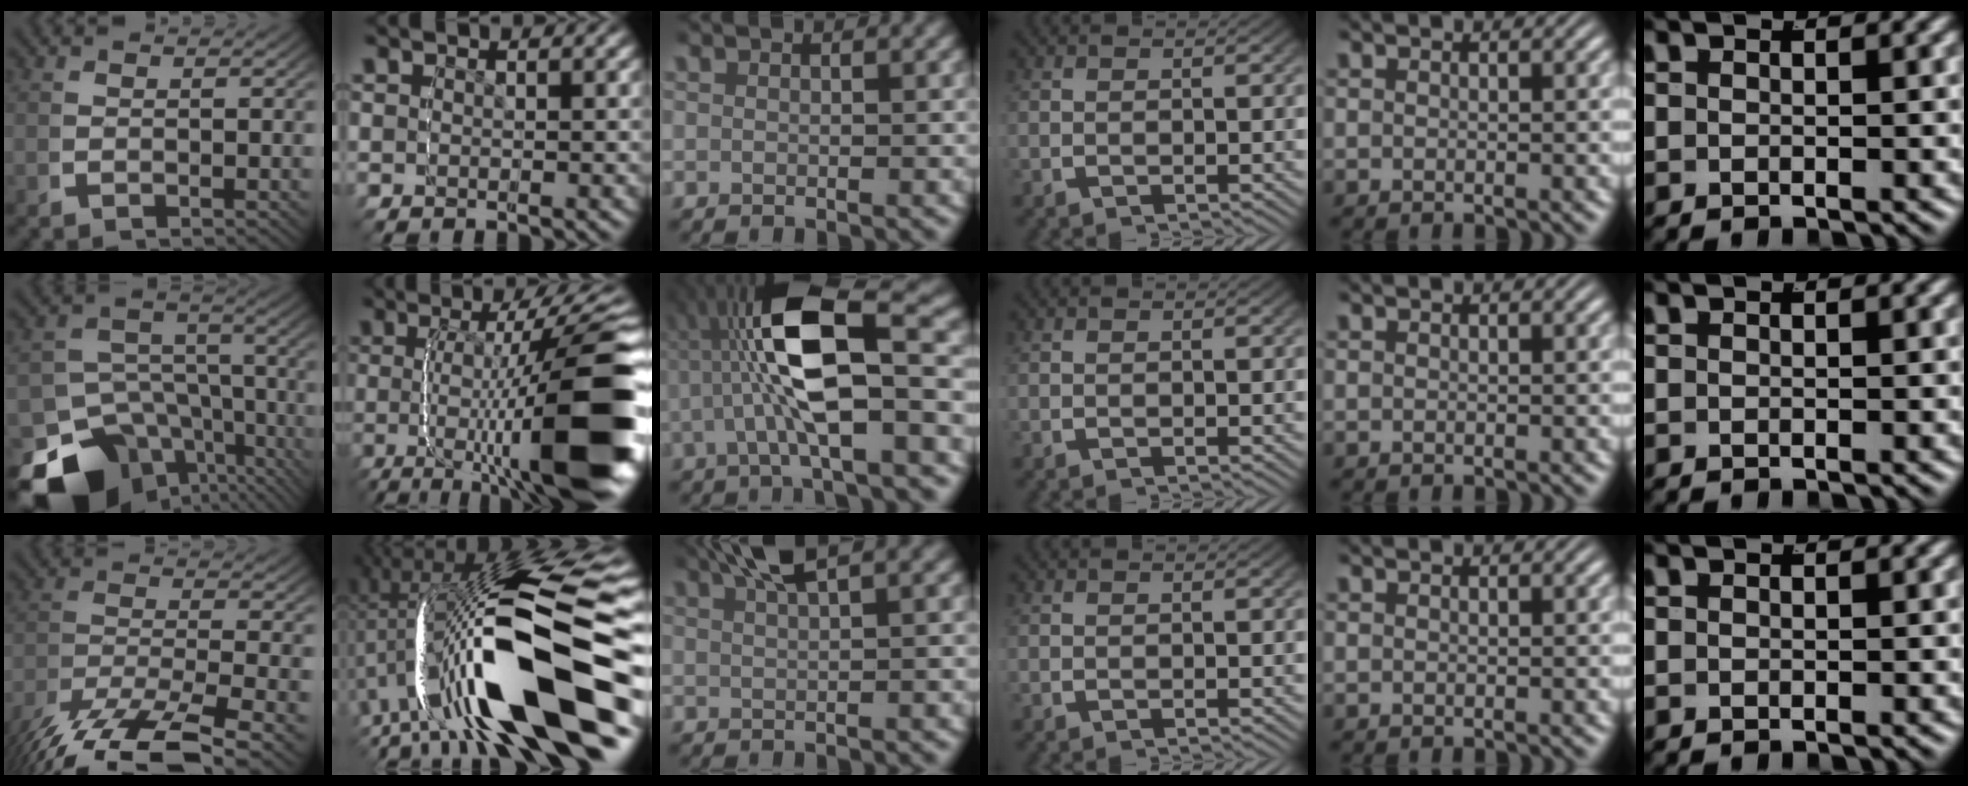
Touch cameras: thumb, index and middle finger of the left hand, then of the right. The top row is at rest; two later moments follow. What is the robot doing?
{"motion": "grasp_and_lifting", "object": "button"}